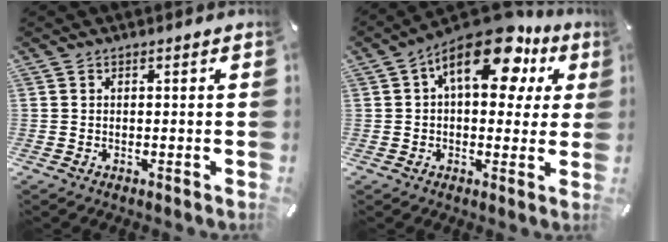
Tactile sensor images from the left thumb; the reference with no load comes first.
{"total": 16.4, "force": [7.2, 8.5, 12.1], "torque": [-0.170, -0.033, 0.120]}